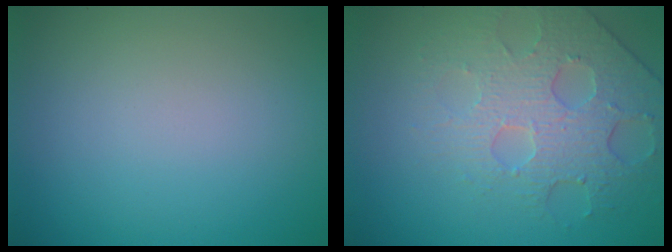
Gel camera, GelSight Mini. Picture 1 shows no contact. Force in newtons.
{"total": 4.1, "press": 3.9, "slide": 1.3}